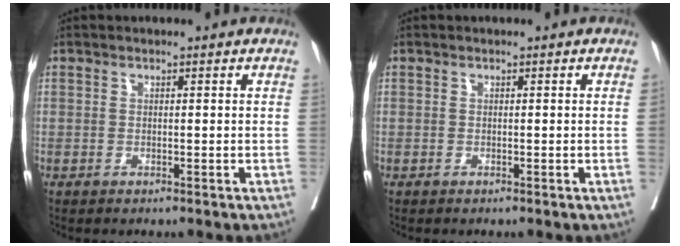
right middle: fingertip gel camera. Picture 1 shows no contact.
{"total": 0.6, "force": [0.0, -0.3, 0.6], "torque": [-0.002, 0.002, -0.001]}